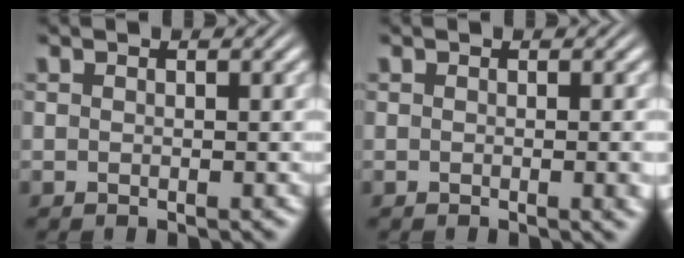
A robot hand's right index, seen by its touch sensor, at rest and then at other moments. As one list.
[{"total": 0.8, "force": [-0.1, -0.1, 0.8], "torque": [-0.008, 0.001, -0.003]}]